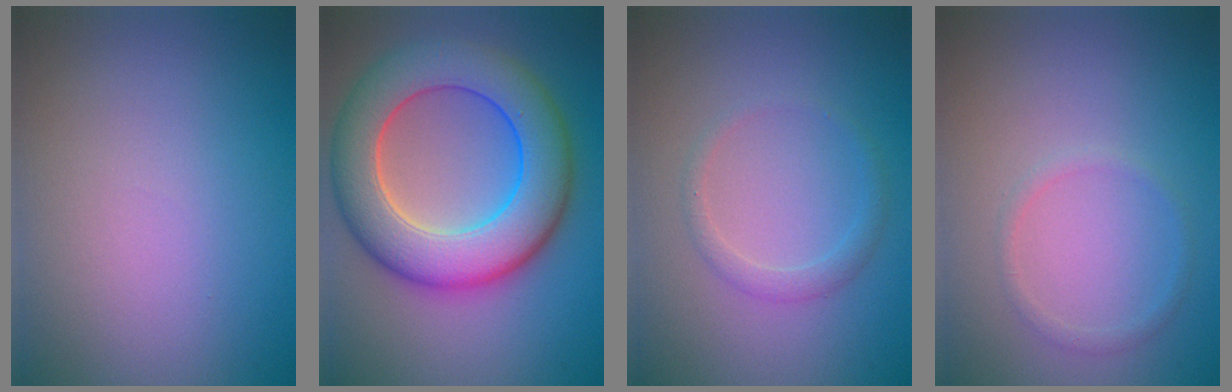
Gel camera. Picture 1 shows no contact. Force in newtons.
{"total": 10.3, "press": 10.3, "slide": 0.1}
{"total": 1.5, "press": 1.4, "slide": 0.0}
{"total": 1.0, "press": 1.0, "slide": 0.0}